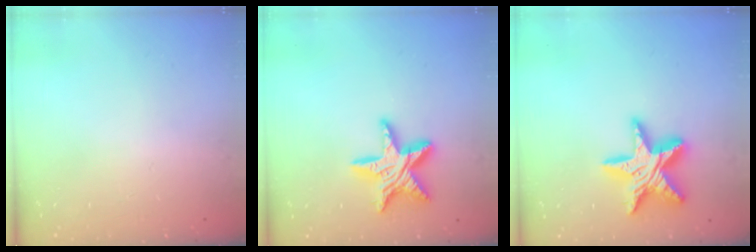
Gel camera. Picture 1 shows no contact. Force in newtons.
{"total": 15.1, "press": 15.0, "slide": 0.9}
{"total": 17.1, "press": 17.0, "slide": 1.5}